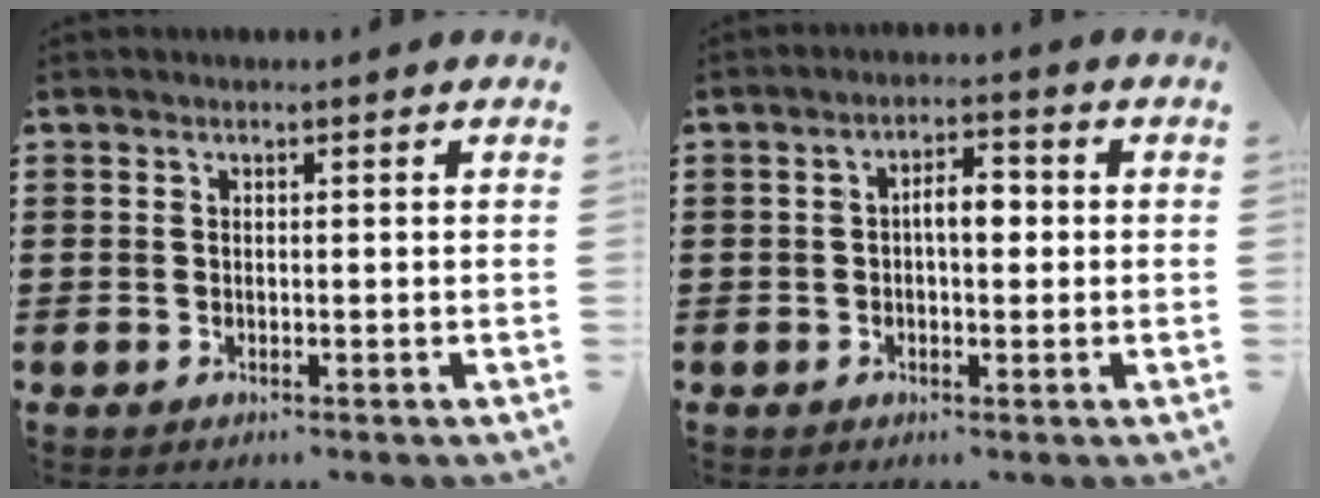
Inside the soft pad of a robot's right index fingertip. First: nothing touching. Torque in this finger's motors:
{"motor_torque": [0.83, -0.25, 0.29, 0.11]}